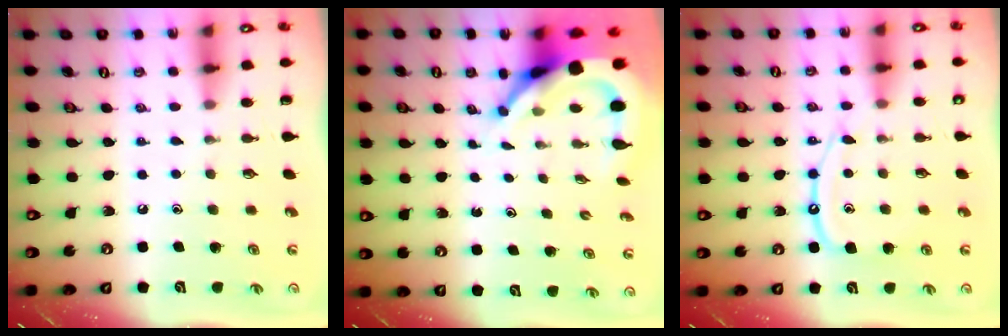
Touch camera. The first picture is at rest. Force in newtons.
{"total": 9.1, "press": 9.0, "slide": 1.2}
{"total": 11.4, "press": 11.4, "slide": 1.2}